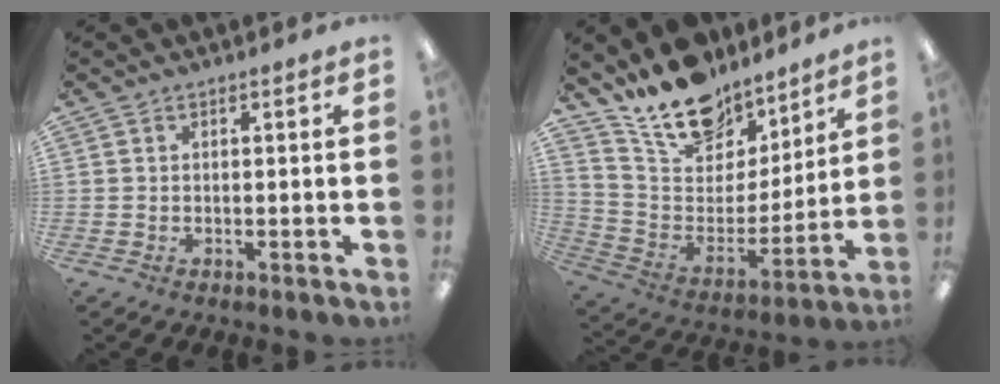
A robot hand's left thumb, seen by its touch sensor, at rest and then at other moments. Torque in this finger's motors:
{"motor_torque": [1.57, 1.50, 1.40, -1.37, 0.20]}